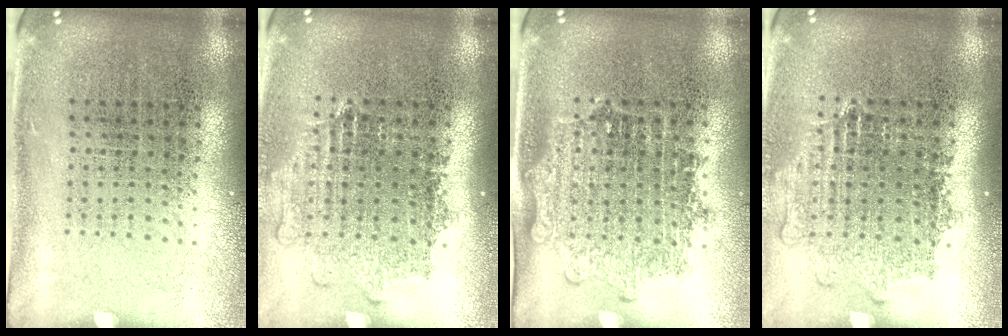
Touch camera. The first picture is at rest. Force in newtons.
{"total": 1.1, "press": 1.0, "slide": 0.5}
{"total": 1.4, "press": 1.2, "slide": 0.7}
{"total": 1.0, "press": 1.0, "slide": 0.4}